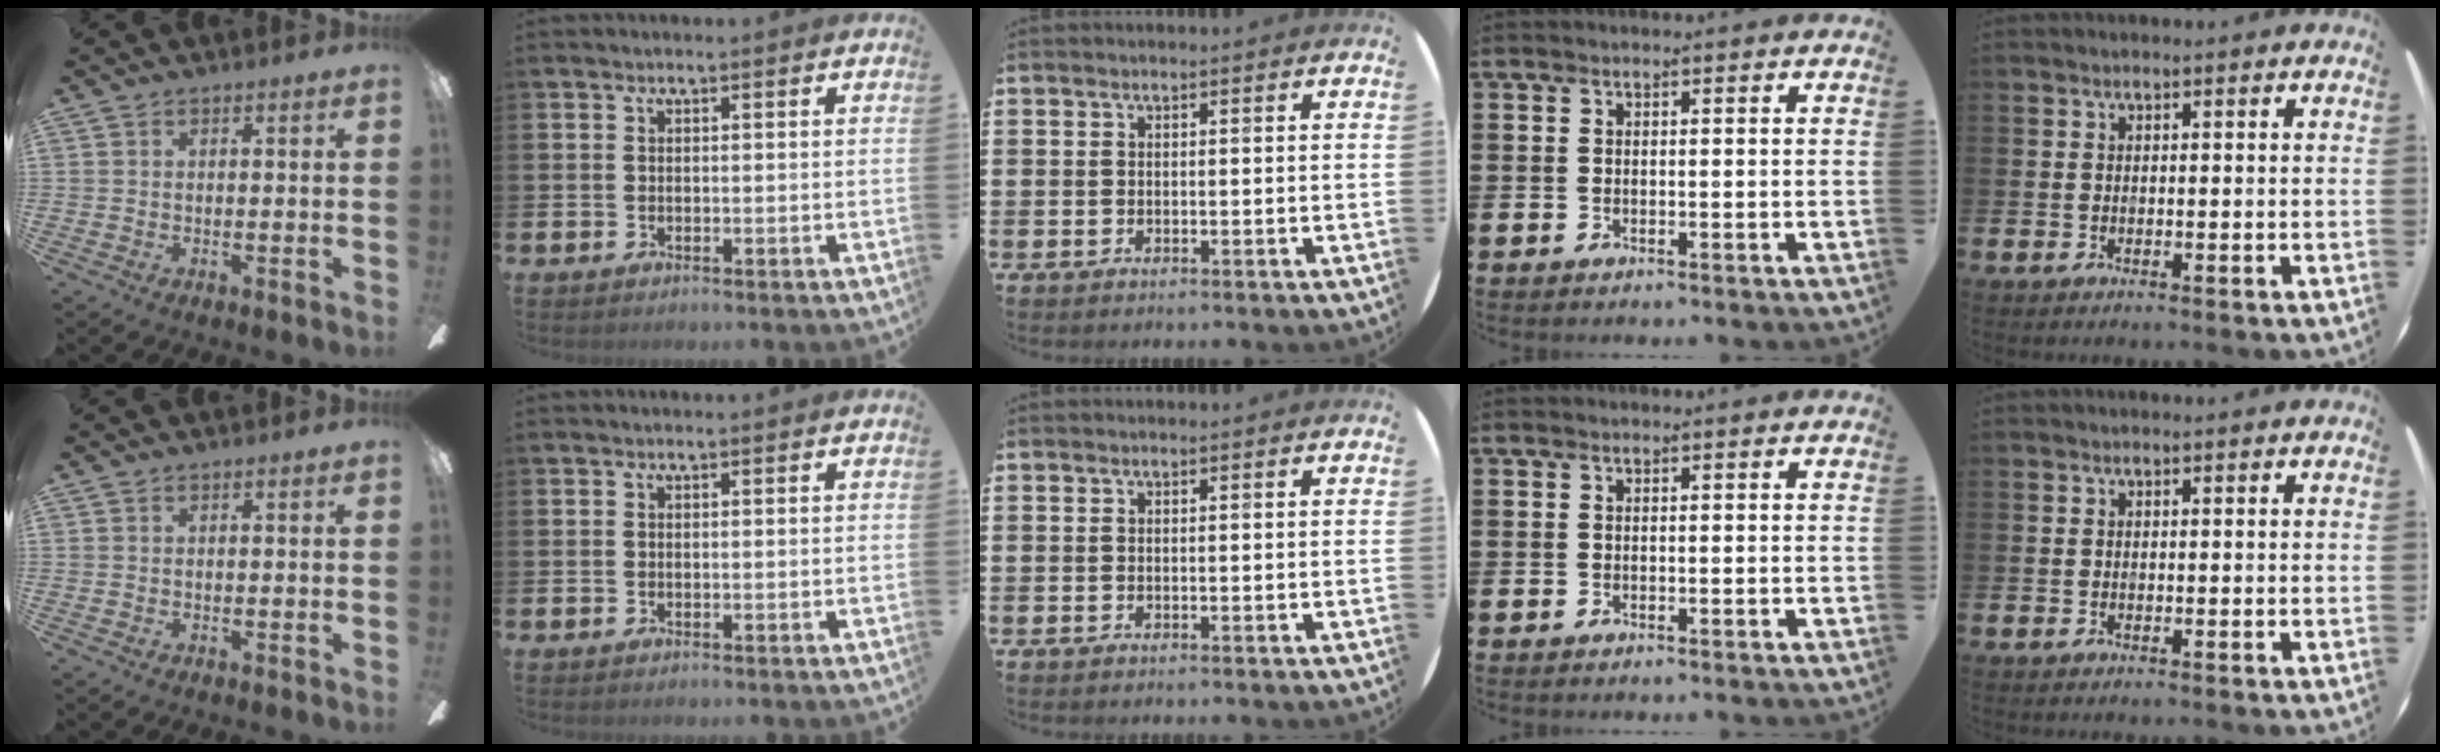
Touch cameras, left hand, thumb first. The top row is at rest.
{}